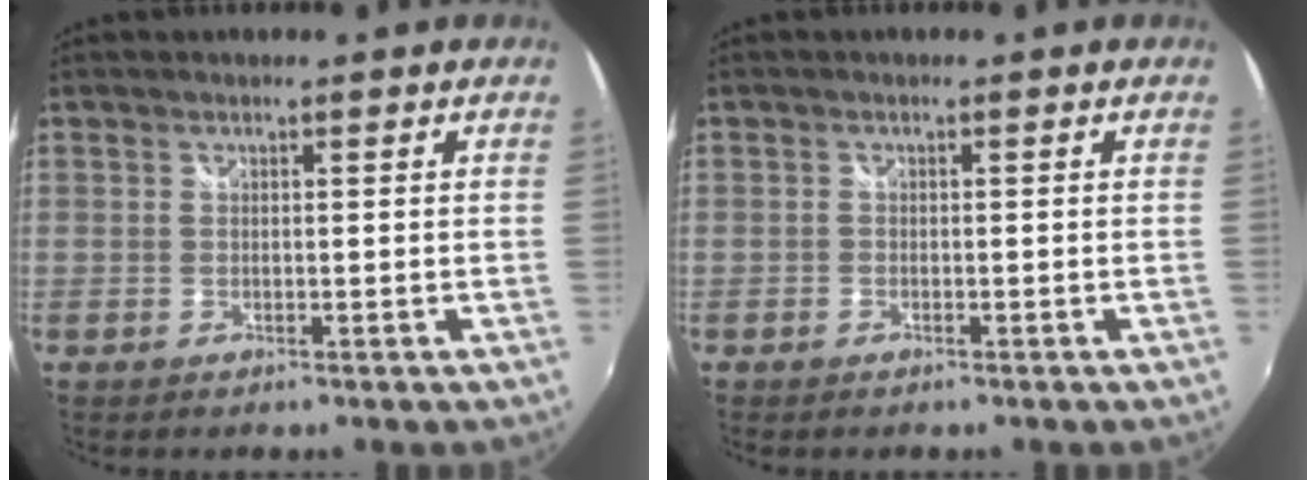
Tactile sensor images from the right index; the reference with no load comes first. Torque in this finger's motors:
{"motor_torque": [-0.29, 0.18, -0.22, -0.08]}